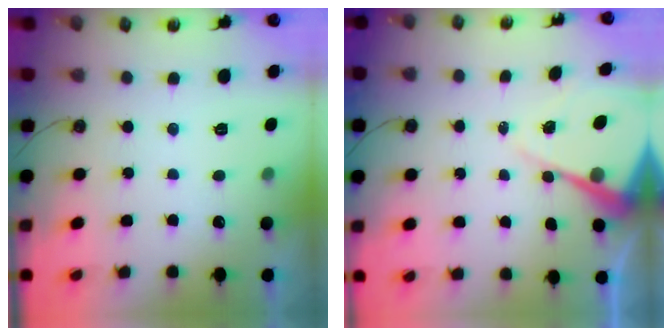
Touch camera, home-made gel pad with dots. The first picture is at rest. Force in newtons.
{"total": 10.1, "press": 10.1, "slide": 0.9}